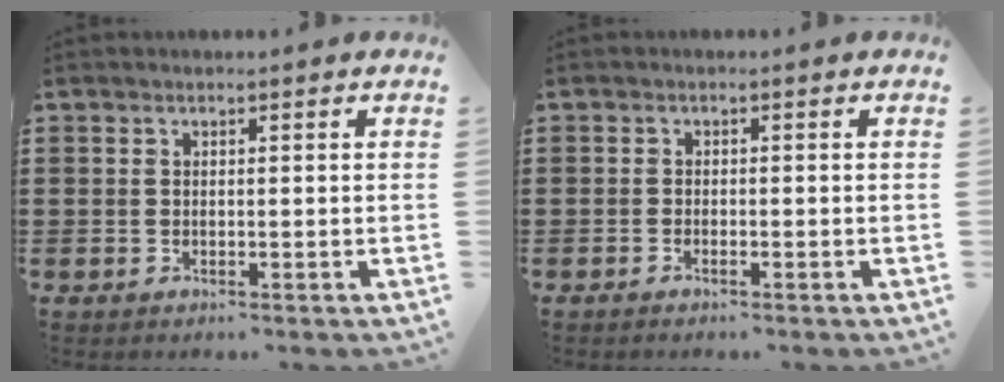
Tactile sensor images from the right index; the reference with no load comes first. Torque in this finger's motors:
{"motor_torque": [-0.20, 0.21, -0.01, 0.00]}